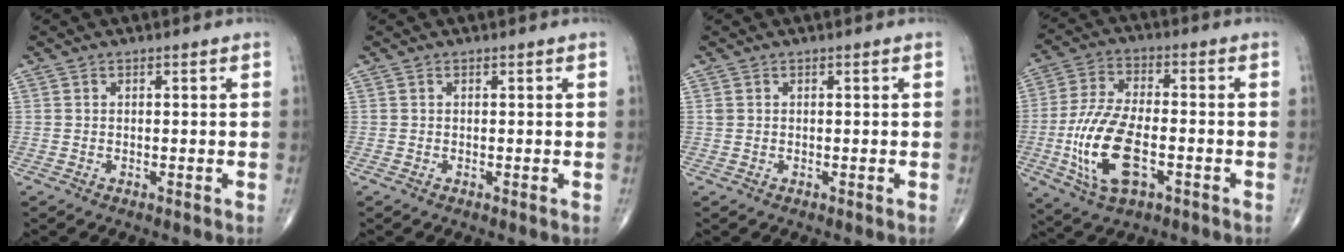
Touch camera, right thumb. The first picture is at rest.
{"total": 0.0}
{"total": 0.6, "force": [0.2, 0.5, 0.3], "torque": [-0.002, 0.002, 0.003]}
{"total": 15.1, "force": [-4.0, 7.2, 12.7], "torque": [-0.262, 0.014, -0.070]}